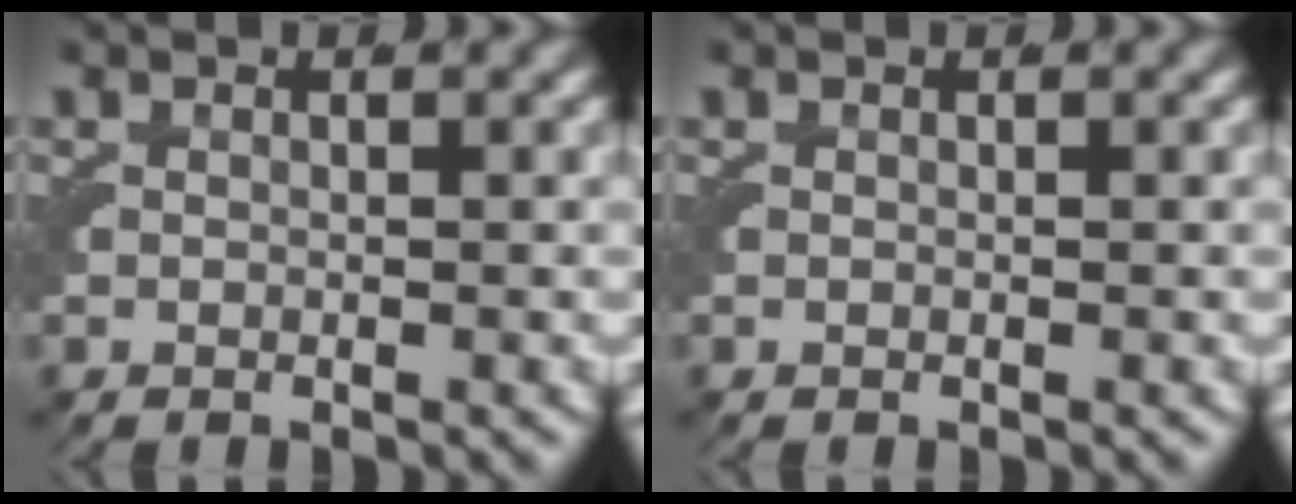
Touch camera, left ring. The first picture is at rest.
{"total": 0.0}